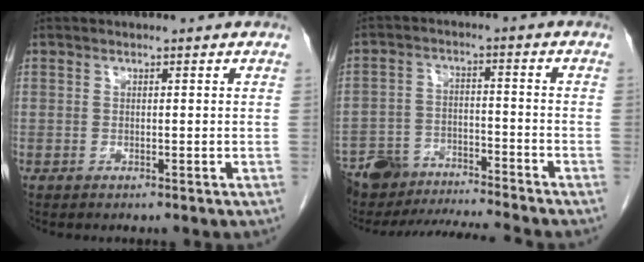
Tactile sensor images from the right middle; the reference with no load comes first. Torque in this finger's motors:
{"motor_torque": [1.12, -1.02, 0.67, 0.14]}